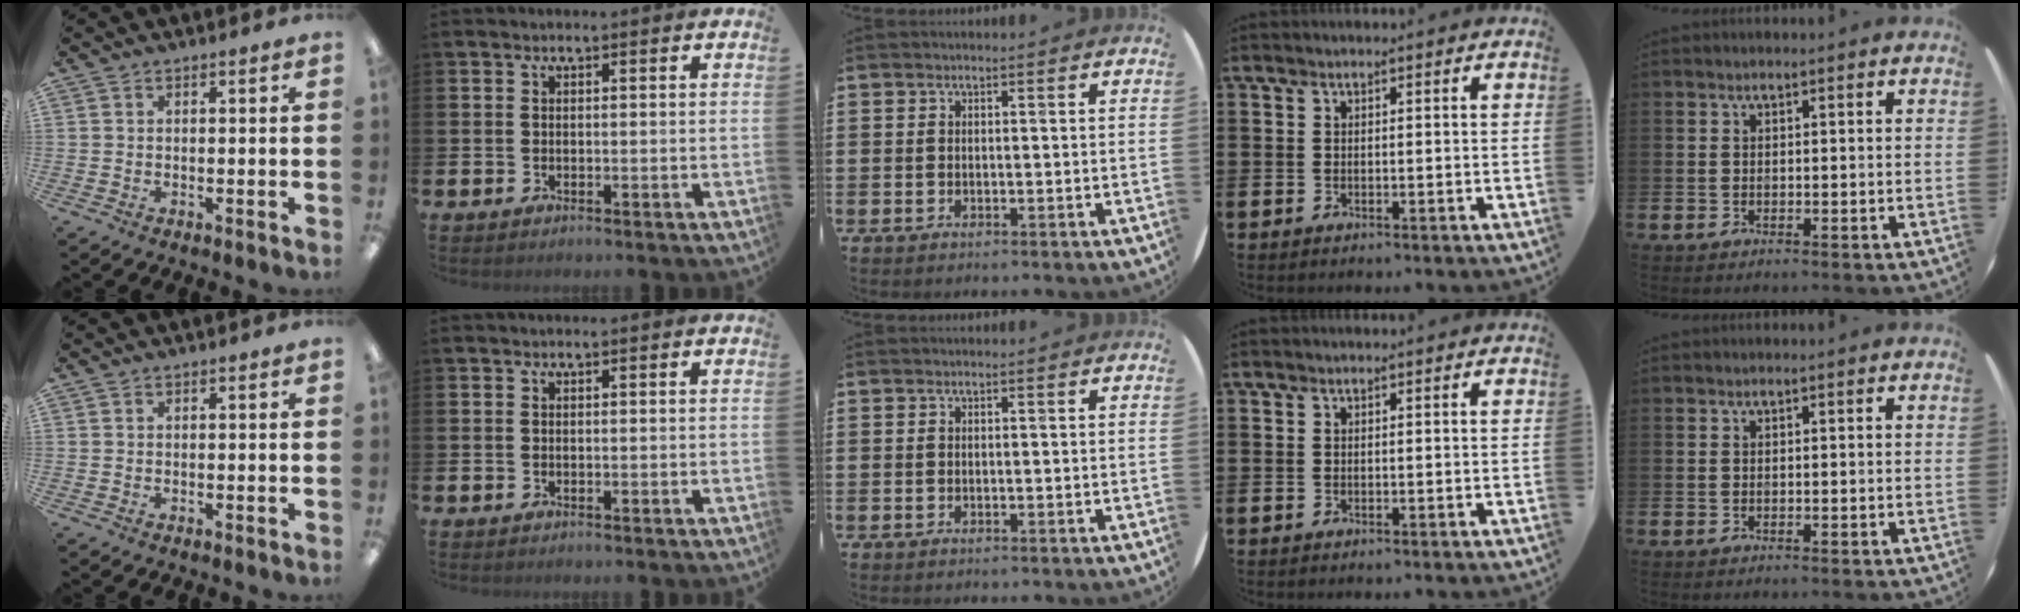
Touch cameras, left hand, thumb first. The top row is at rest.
{}